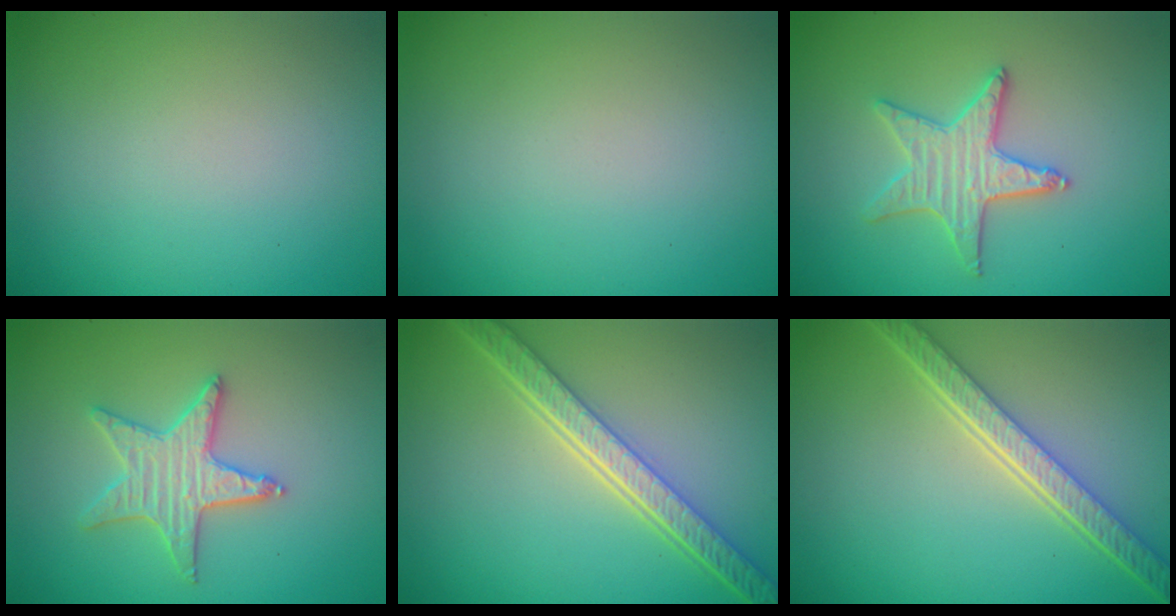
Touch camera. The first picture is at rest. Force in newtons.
{"total": 0.0}
{"total": 3.4, "press": 3.3, "slide": 0.7}
{"total": 3.3, "press": 3.2, "slide": 0.8}
{"total": 6.0, "press": 4.6, "slide": 3.9}
{"total": 5.4, "press": 4.0, "slide": 3.6}